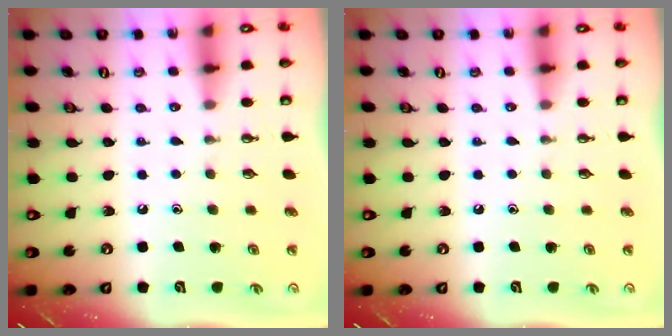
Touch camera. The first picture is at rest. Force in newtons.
{"total": 0.0}